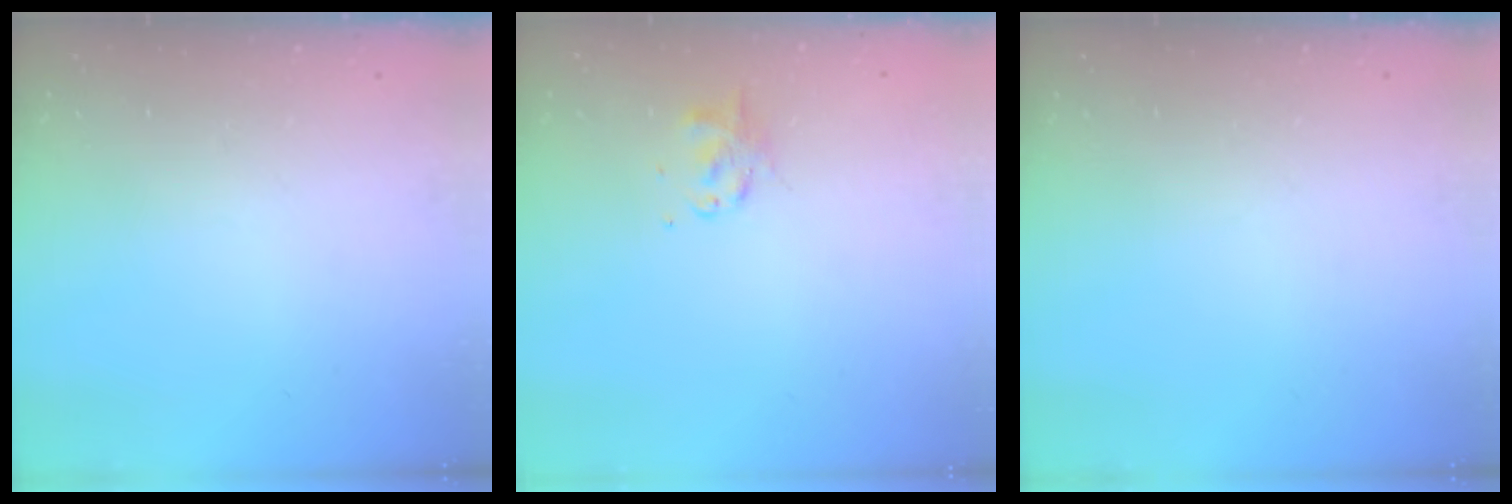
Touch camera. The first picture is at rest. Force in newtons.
{"total": 2.5, "press": 2.5, "slide": 0.6}
{"total": 0.0}